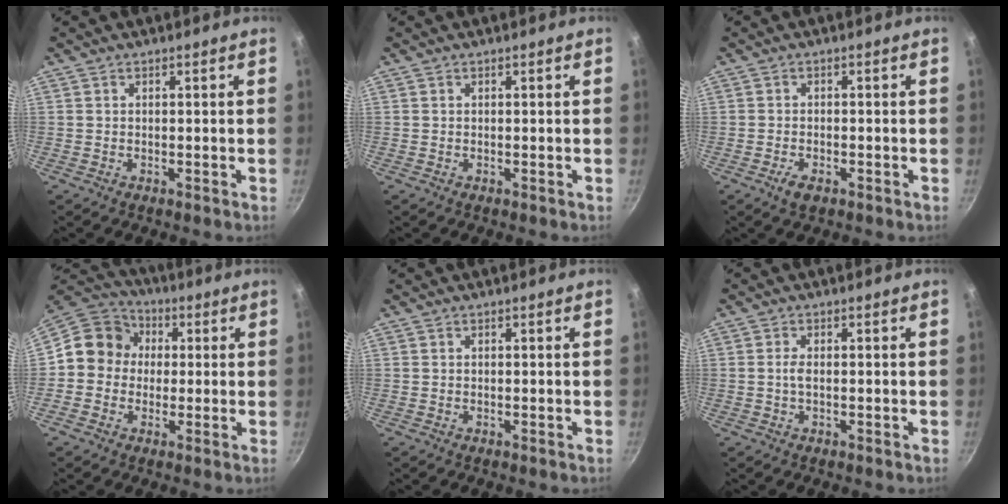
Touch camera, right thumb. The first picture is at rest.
{"total": 0.0}
{"total": 2.8, "force": [-1.5, 1.3, 1.9], "torque": [-0.038, 0.007, -0.029]}
{"total": 10.2, "force": [0.7, 9.4, 3.8], "torque": [-0.028, 0.025, -0.012]}
{"total": 0.0}
{"total": 1.5, "force": [-0.2, 0.5, 1.4], "torque": [-0.033, 0.003, -0.006]}